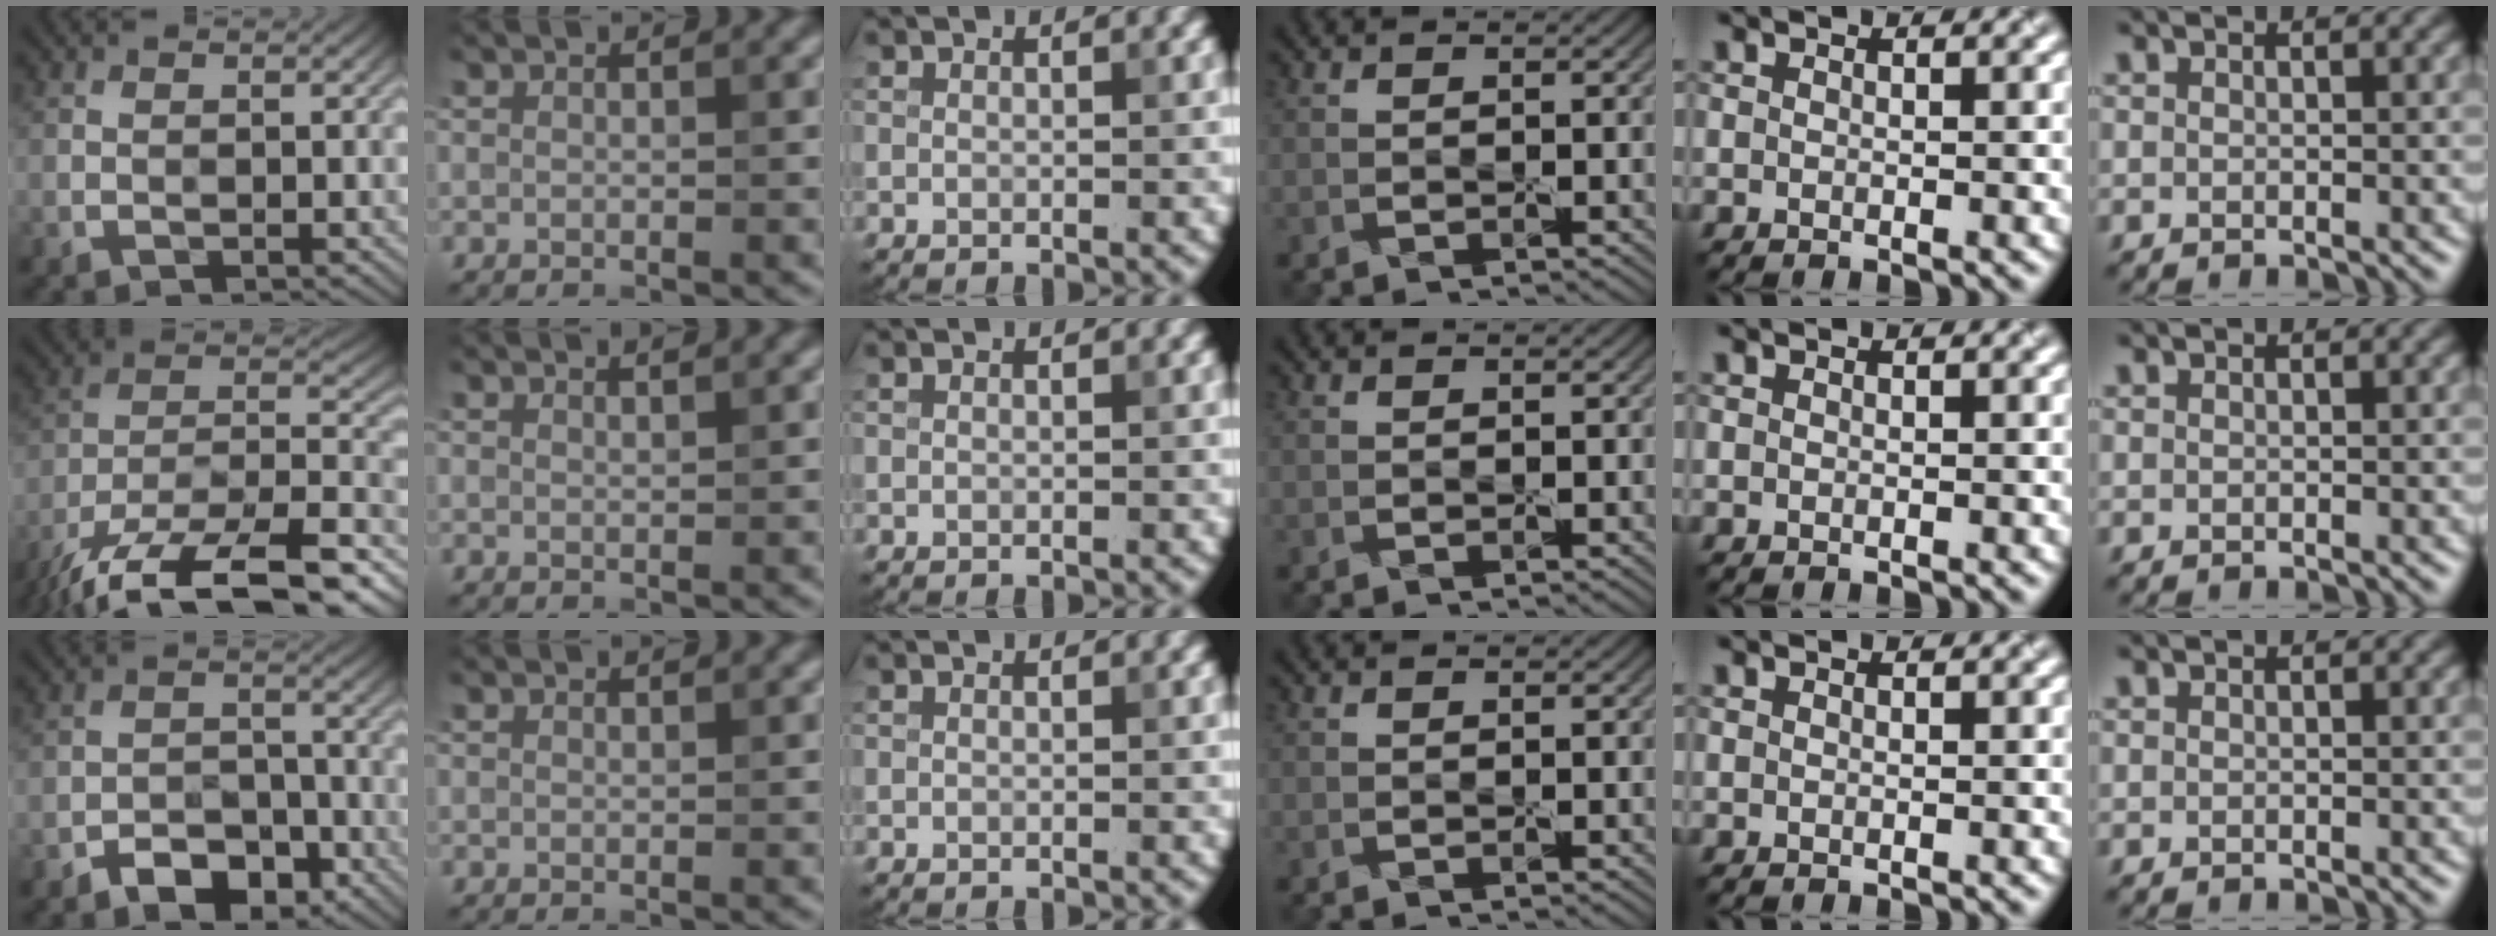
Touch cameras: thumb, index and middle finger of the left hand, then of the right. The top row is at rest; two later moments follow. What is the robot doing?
{"motion": "peel", "object": "cling film"}